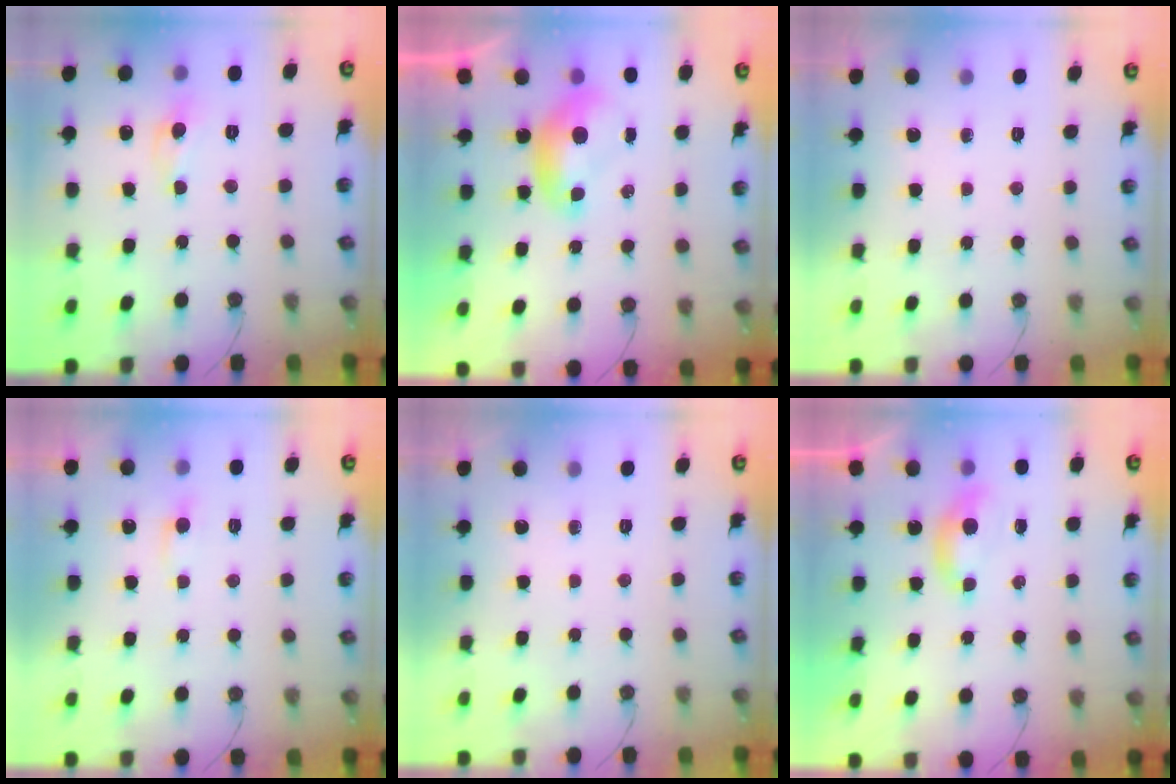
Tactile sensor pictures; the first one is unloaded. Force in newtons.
{"total": 0.0}
{"total": 0.0}
{"total": 1.8, "press": 1.7, "slide": 0.5}
{"total": 0.0}
{"total": 1.7, "press": 1.6, "slide": 0.6}